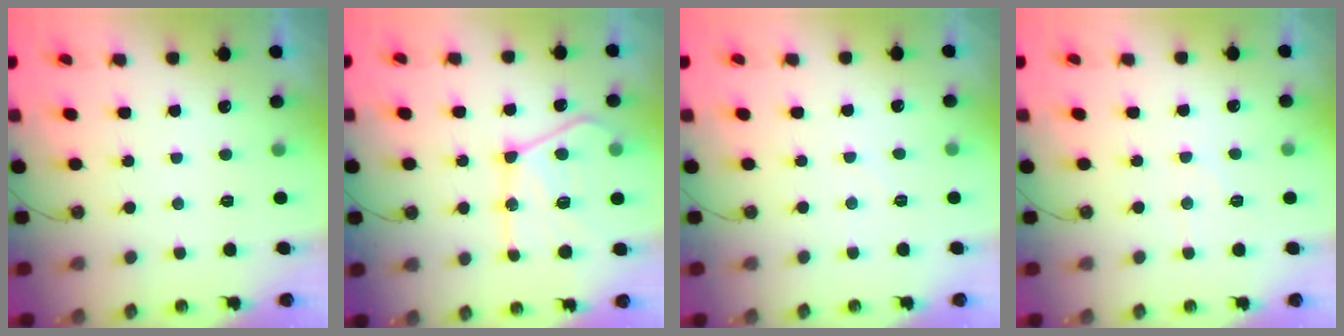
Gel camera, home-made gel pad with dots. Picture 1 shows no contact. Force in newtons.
{"total": 18.9, "press": 18.8, "slide": 1.8}
{"total": 2.5, "press": 2.5, "slide": 0.4}
{"total": 5.5, "press": 5.5, "slide": 0.8}